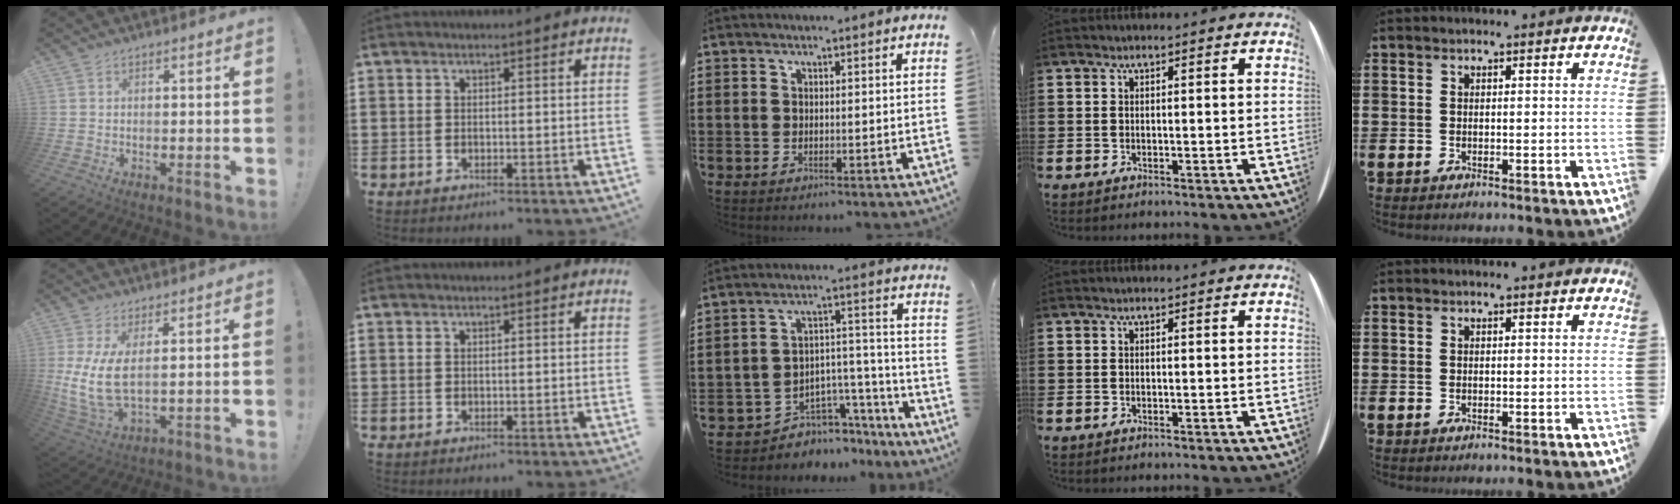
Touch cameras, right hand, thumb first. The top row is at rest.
{"thumb": {"total": 10.6, "force": [2.0, 4.8, 9.3], "torque": [-0.188, -0.019, 0.043]}, "middle": {"total": 5.2, "force": [-4.6, 2.6, 0.3], "torque": [-0.014, 0.012, -0.090]}}